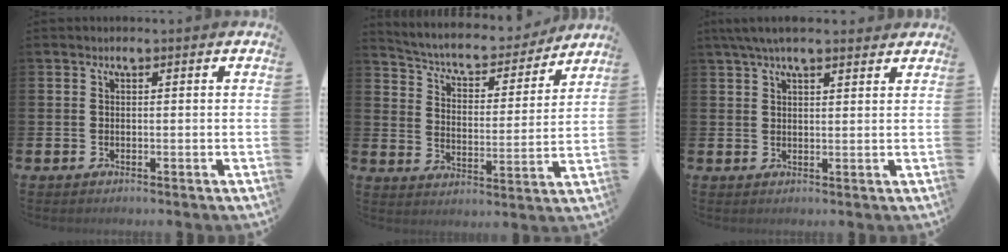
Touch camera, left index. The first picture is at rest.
{"total": 5.5, "force": [5.1, 1.7, 1.4], "torque": [-0.050, -0.044, 0.079]}
{"total": 4.8, "force": [4.0, 1.2, 2.5], "torque": [-0.053, -0.005, 0.073]}